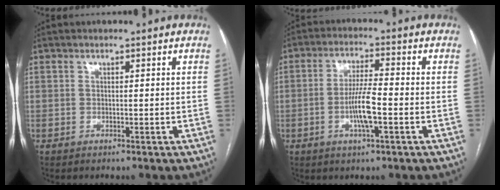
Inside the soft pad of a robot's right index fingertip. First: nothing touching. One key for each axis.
{"total": 6.7, "fx": -1.9, "fy": 0.7, "fz": 6.4, "tx": -0.128, "ty": -0.001, "tz": -0.036}